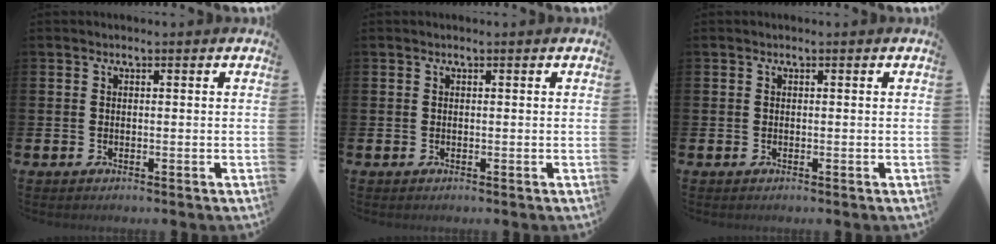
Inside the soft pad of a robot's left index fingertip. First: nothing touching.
{"total": 0.0}
{"total": 0.0}